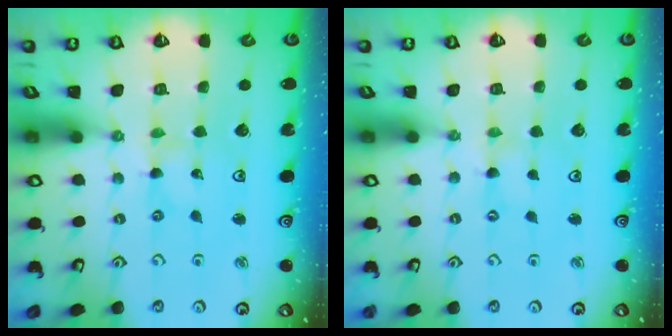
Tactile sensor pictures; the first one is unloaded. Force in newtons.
{"total": 0.0}